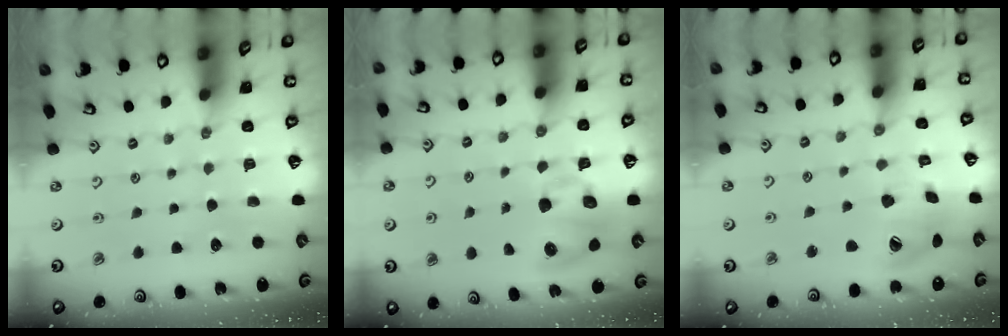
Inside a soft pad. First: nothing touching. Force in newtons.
{"total": 9.4, "press": 9.2, "slide": 1.7}
{"total": 14.6, "press": 14.4, "slide": 2.2}